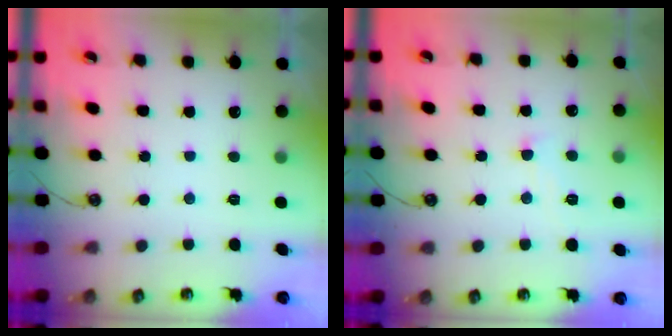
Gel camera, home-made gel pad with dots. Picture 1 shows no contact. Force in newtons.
{"total": 1.8, "press": 1.7, "slide": 0.6}